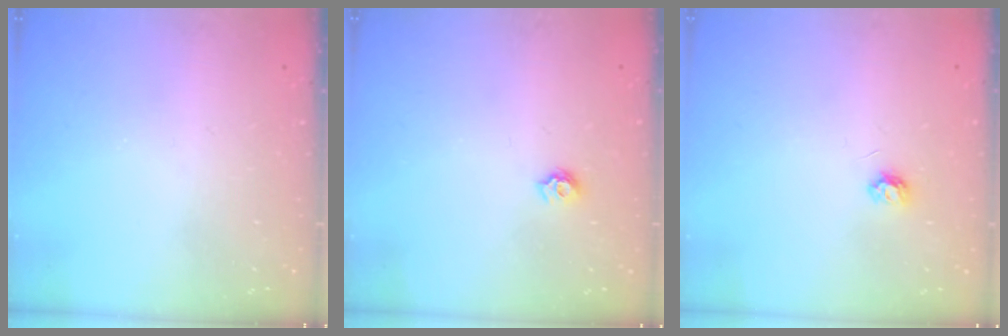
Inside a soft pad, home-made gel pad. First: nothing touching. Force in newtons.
{"total": 5.7, "press": 5.7, "slide": 0.6}
{"total": 3.5, "press": 3.5, "slide": 0.5}